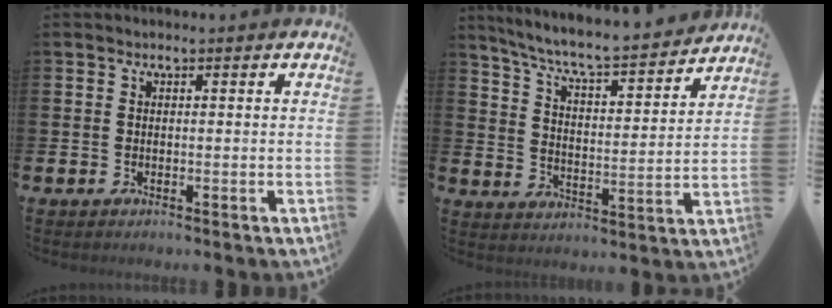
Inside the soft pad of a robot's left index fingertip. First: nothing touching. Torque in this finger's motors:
{"motor_torque": [0.19, -0.49, 0.71, 0.21]}